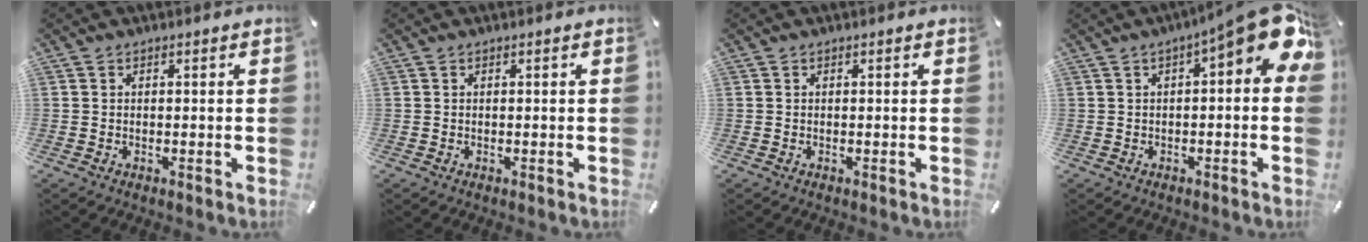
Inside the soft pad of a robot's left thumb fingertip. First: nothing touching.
{"total": 0.0}
{"total": 0.0}
{"total": 12.0, "force": [4.2, 3.4, 10.7], "torque": [-0.140, -0.039, 0.068]}